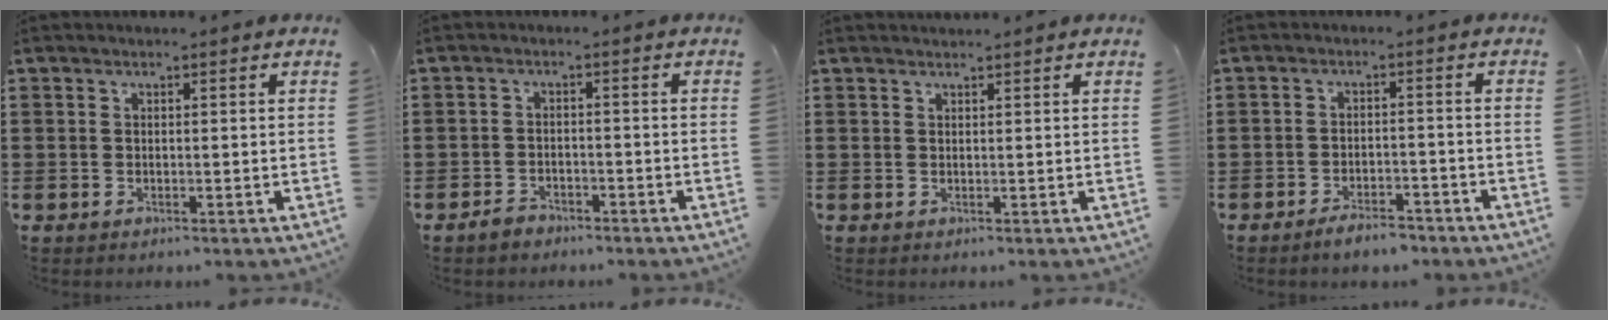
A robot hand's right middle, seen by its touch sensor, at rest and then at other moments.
{"total": 2.1, "force": [-1.9, 0.9, 0.5], "torque": [-0.014, 0.005, -0.040]}
{"total": 0.8, "force": [0.8, -0.1, 0.0], "torque": [-0.001, -0.003, 0.015]}
{"total": 3.5, "force": [-3.3, 0.8, 1.1], "torque": [-0.018, 0.008, -0.064]}